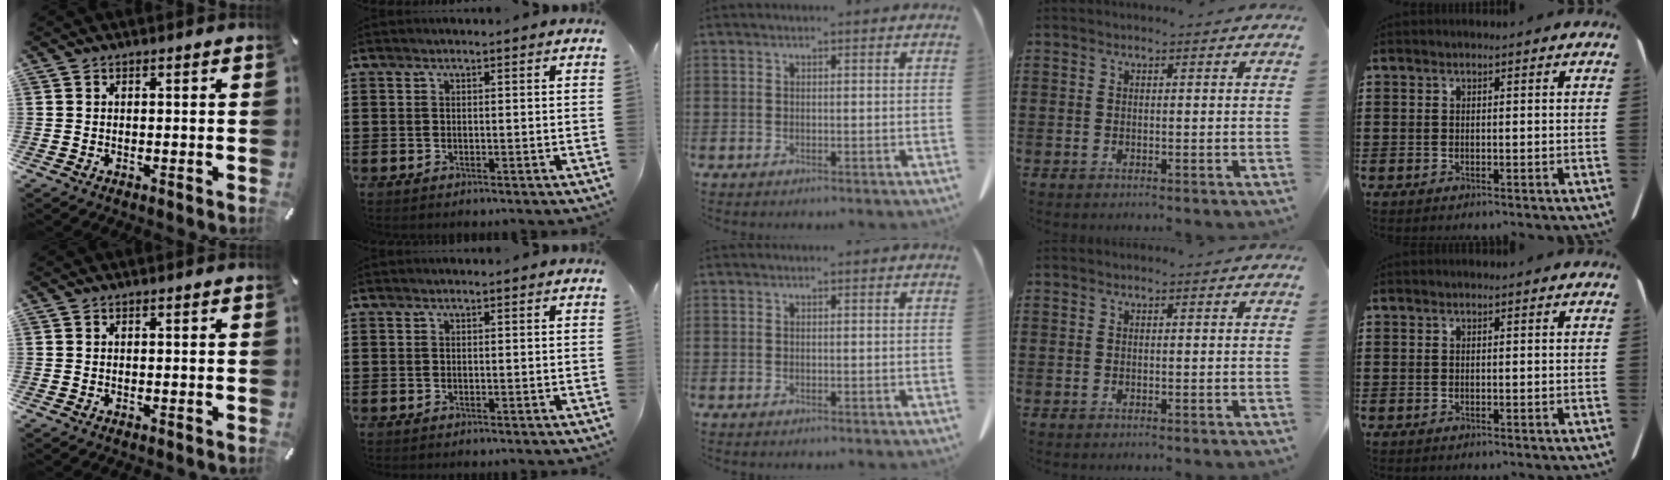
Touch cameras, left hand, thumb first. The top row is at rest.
{}